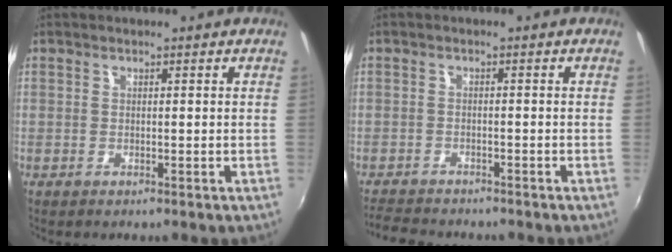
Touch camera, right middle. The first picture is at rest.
{"total": 6.3, "force": [-5.9, 1.4, 1.8], "torque": [-0.058, -0.016, -0.098]}